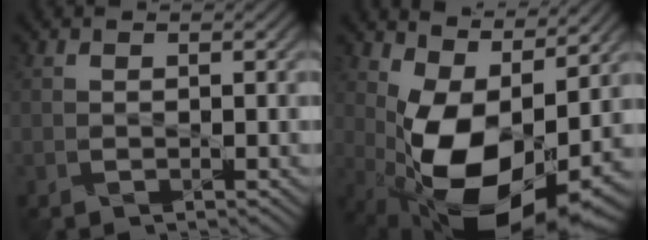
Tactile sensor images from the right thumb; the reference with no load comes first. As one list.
[{"total": 14.6, "force": [0.5, 7.9, 12.2], "torque": [-0.207, -0.019, 0.022]}]